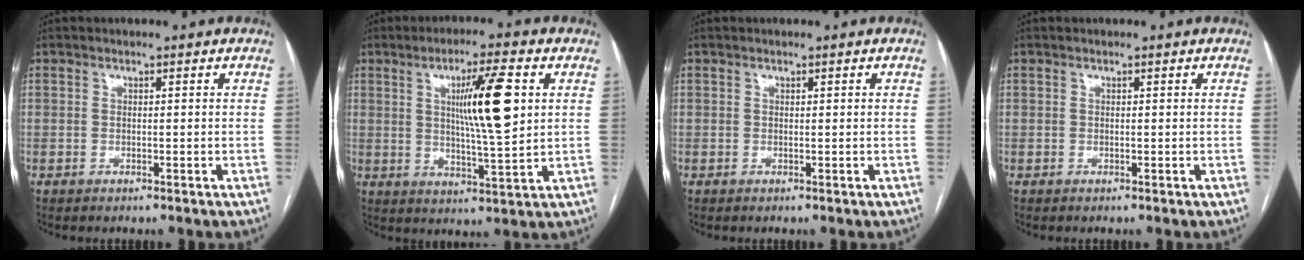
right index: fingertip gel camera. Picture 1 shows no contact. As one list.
[{"total": 11.1, "force": [2.8, 0.6, 10.7], "torque": [-0.175, -0.003, 0.047]}, {"total": 0.0}, {"total": 0.0}]